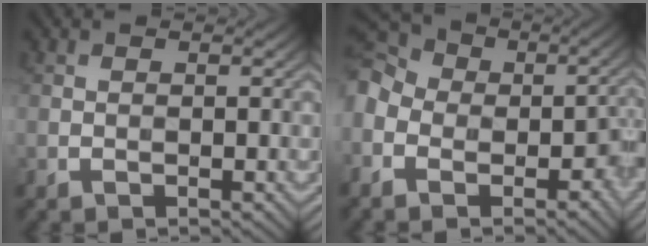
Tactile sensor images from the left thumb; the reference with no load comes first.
{"total": 13.1, "force": [-4.3, 10.1, 7.1], "torque": [-0.182, -0.017, -0.087]}